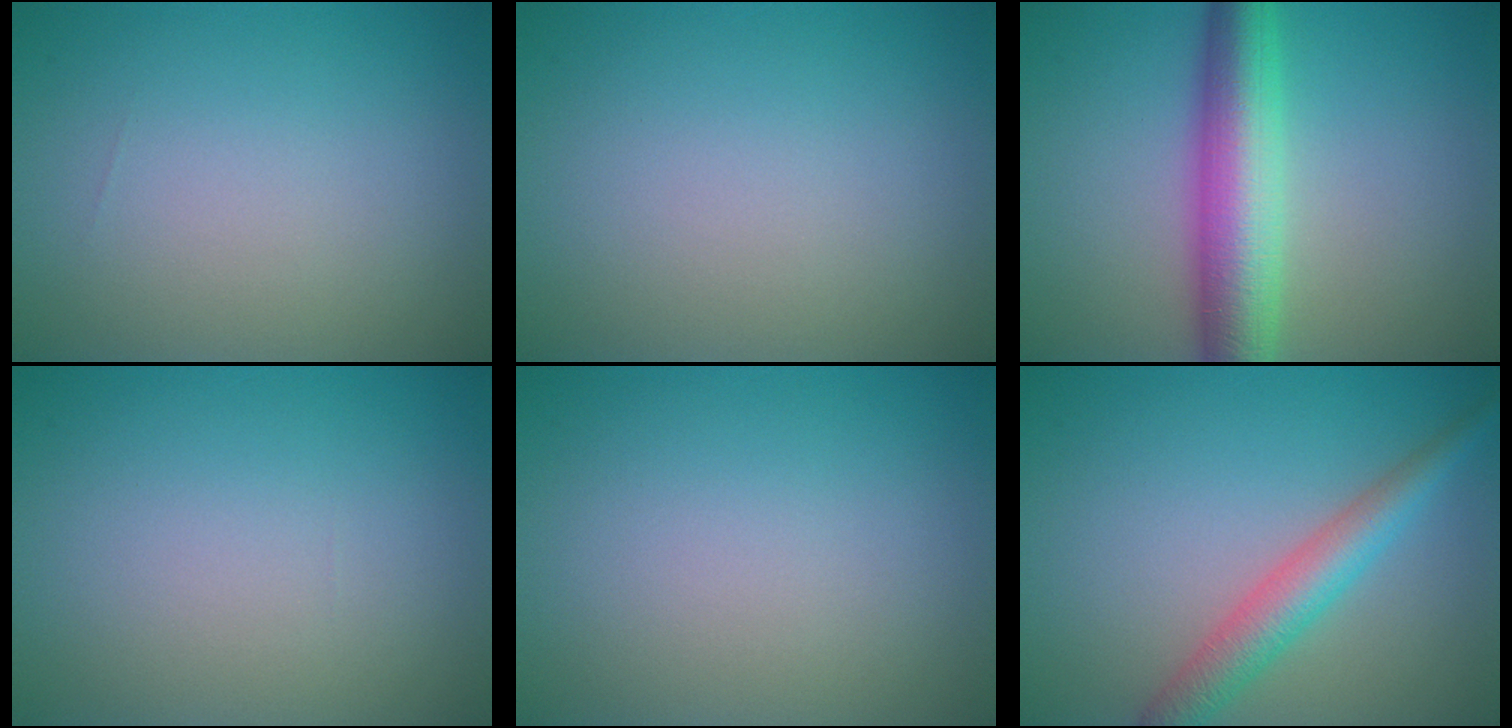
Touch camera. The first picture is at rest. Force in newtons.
{"total": 0.0}
{"total": 7.4, "press": 7.4, "slide": 0.2}
{"total": 0.0}
{"total": 0.0}
{"total": 3.9, "press": 3.9, "slide": 0.1}